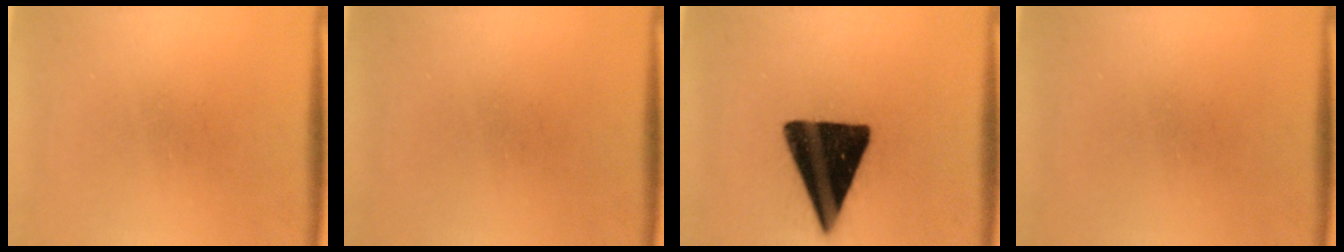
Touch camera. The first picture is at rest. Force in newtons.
{"total": 0.0}
{"total": 18.9}
{"total": 0.0}